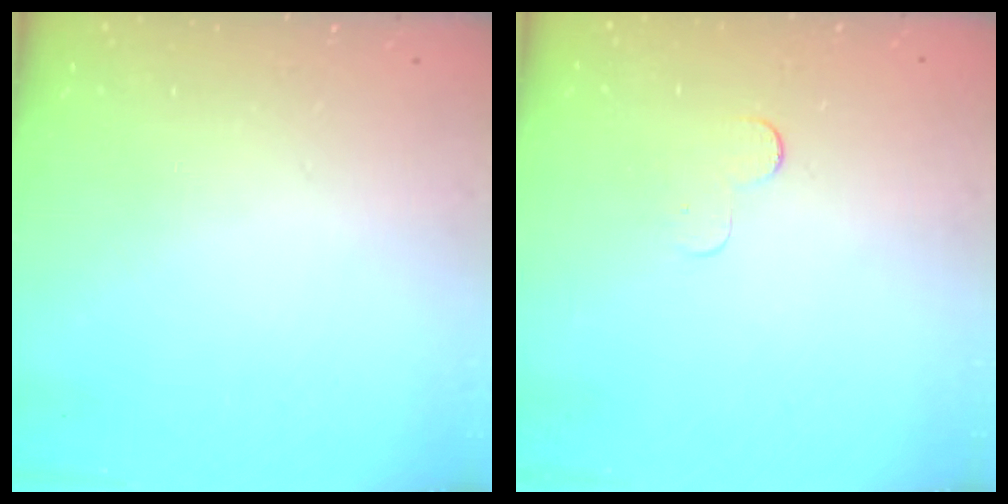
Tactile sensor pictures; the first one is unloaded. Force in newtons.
{"total": 2.9, "press": 2.9, "slide": 0.3}